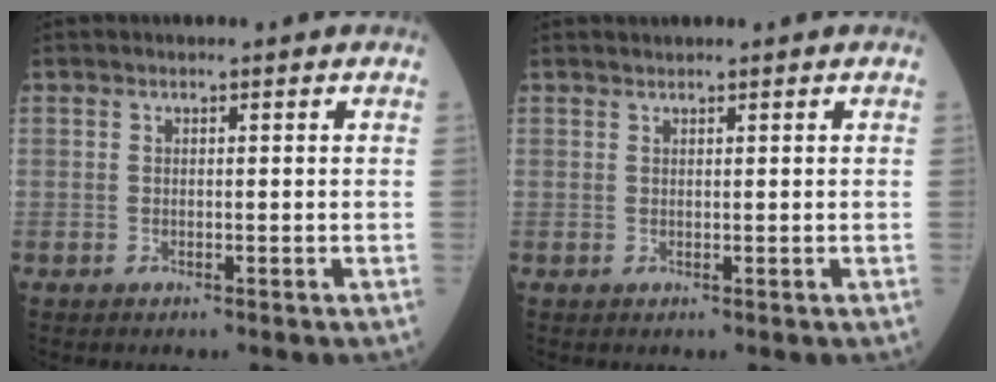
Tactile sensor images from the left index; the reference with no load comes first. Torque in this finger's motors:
{"motor_torque": [0.30, 0.05, -0.05, -0.01]}